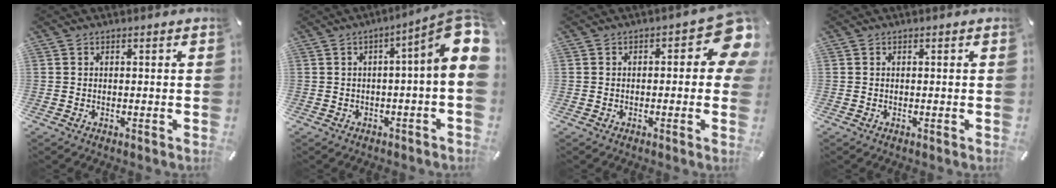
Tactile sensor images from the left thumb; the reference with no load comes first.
{"total": 12.5, "force": [3.2, 1.8, 12.0], "torque": [-0.159, -0.043, 0.044]}
{"total": 9.3, "force": [1.8, 4.0, 8.2], "torque": [-0.092, -0.021, 0.029]}
{"total": 0.0}